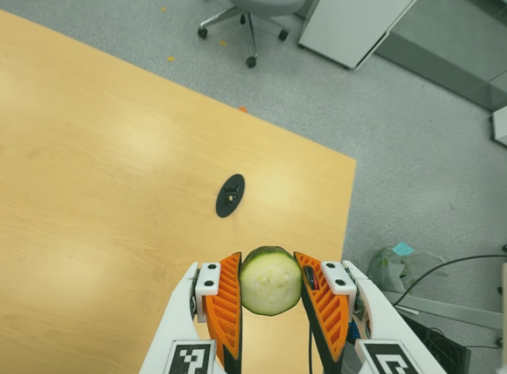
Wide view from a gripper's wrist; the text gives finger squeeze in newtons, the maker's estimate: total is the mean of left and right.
{"total": 10.4, "left": 9.2, "right": 11.6}